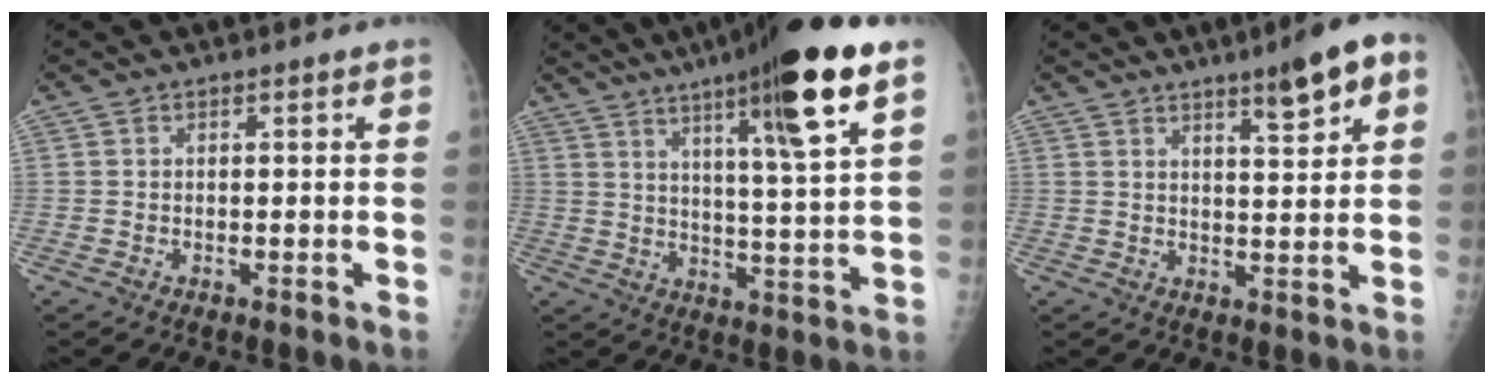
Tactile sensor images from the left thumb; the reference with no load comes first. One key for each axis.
{"total": 17.8, "fx": 9.9, "fy": 1.4, "fz": 14.8, "tx": -0.218, "ty": -0.042, "tz": 0.149}
{"total": 8.4, "fx": 4.5, "fy": 1.5, "fz": 6.9, "tx": -0.091, "ty": -0.014, "tz": 0.066}